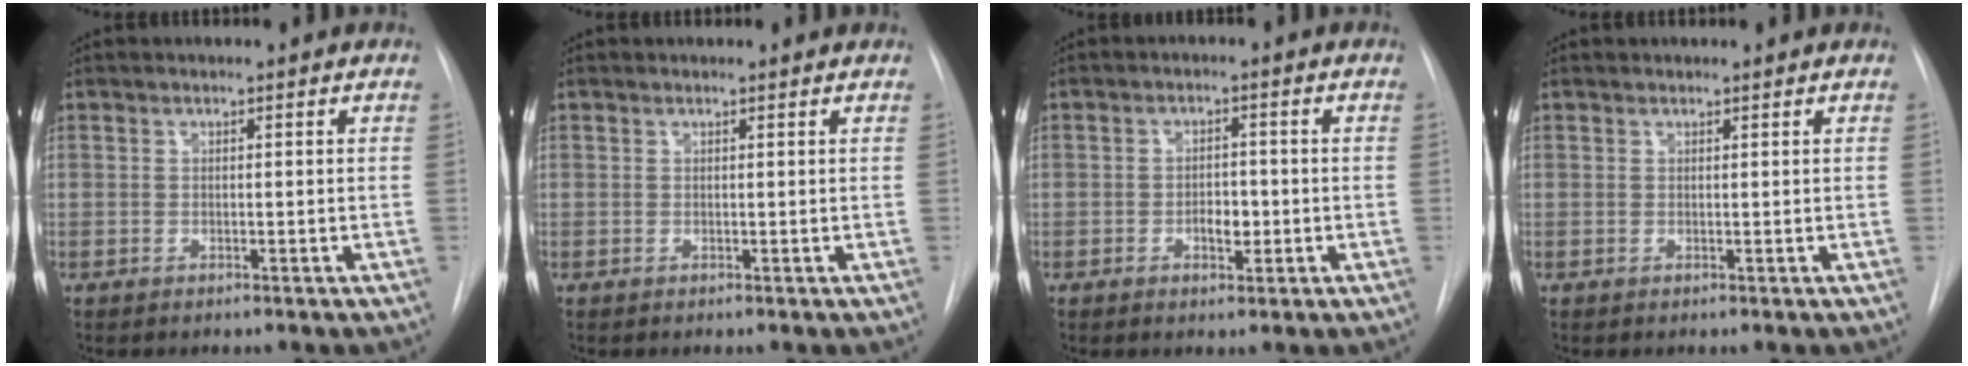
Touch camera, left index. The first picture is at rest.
{"total": 1.4, "force": [1.4, 0.2, 0.0], "torque": [-0.011, 0.011, 0.014]}
{"total": 3.1, "force": [-0.9, 1.7, 2.5], "torque": [-0.036, 0.004, -0.010]}
{"total": 1.3, "force": [1.2, 0.2, 0.3], "torque": [-0.007, 0.017, 0.019]}